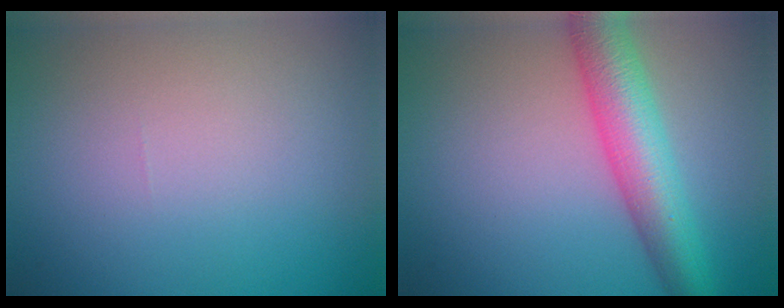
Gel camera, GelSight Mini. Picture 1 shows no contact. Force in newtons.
{"total": 7.0, "press": 7.0, "slide": 0.1}